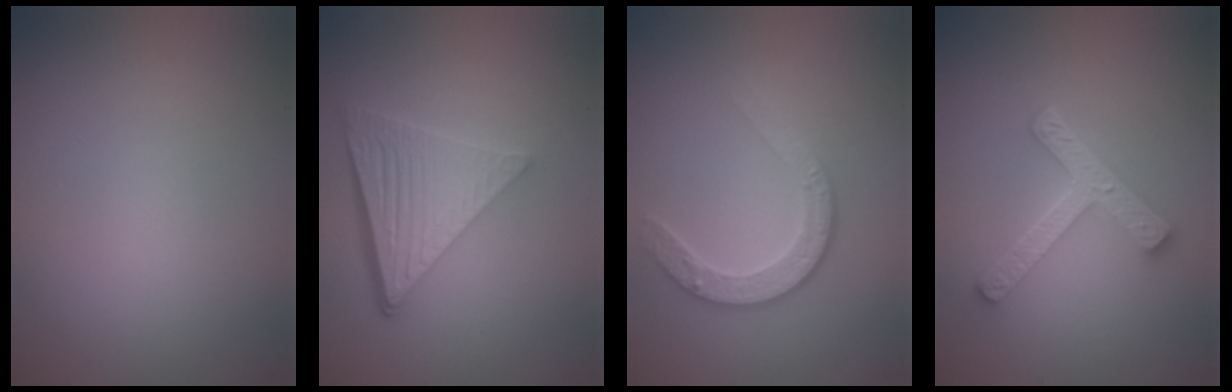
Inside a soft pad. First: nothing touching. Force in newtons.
{"total": 6.5, "press": 4.3, "slide": 4.9}
{"total": 3.0, "press": 2.7, "slide": 1.3}
{"total": 5.0, "press": 3.7, "slide": 3.3}